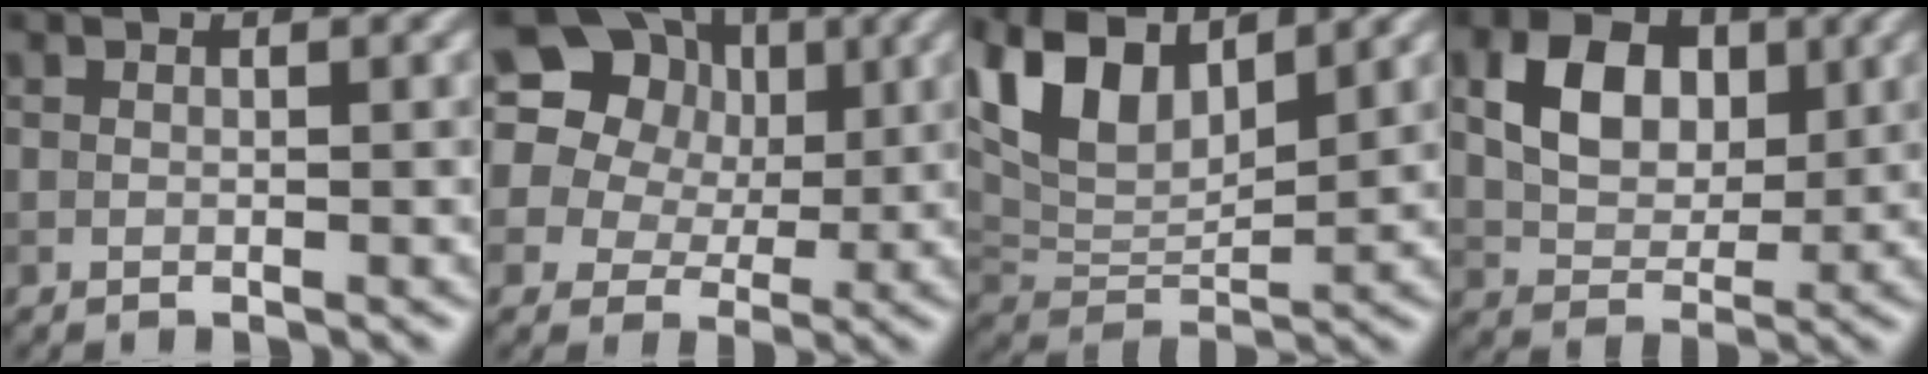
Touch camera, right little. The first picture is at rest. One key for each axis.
{"total": 19.5, "fx": 8.3, "fy": 15.7, "fz": 8.1, "tx": -0.195, "ty": 0.061, "tz": 0.123}
{"total": 9.1, "fx": 5.2, "fy": 4.3, "fz": 6.2, "tx": -0.140, "ty": 0.015, "tz": 0.096}
{"total": 5.9, "fx": 1.7, "fy": 4.2, "fz": 3.8, "tx": -0.070, "ty": 0.002, "tz": 0.027}